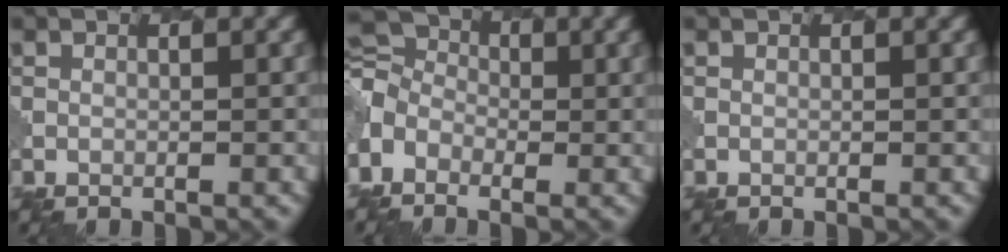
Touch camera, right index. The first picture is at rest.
{"total": 5.2, "force": [-2.0, 3.8, 2.9], "torque": [-0.064, -0.001, -0.050]}
{"total": 0.0}